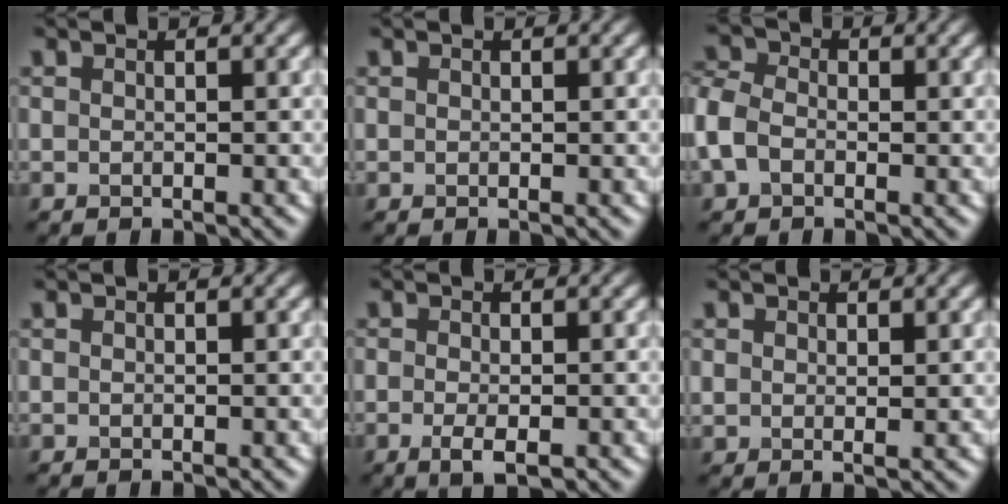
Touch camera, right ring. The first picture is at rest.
{"total": 0.0}
{"total": 3.7, "force": [-0.7, 2.7, 2.4], "torque": [-0.063, 0.008, -0.032]}
{"total": 0.0}
{"total": 2.0, "force": [-0.6, 0.7, 1.8], "torque": [-0.037, -0.008, -0.009]}
{"total": 1.1, "force": [0.7, 0.6, 0.7], "torque": [-0.013, -0.004, 0.018]}